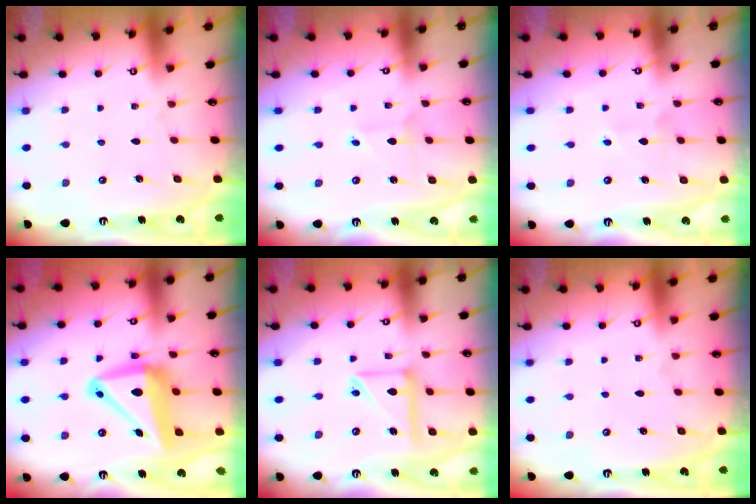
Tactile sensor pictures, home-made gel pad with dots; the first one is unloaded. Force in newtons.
{"total": 2.0, "press": 2.0, "slide": 0.1}
{"total": 3.5, "press": 3.5, "slide": 0.5}
{"total": 14.9, "press": 14.7, "slide": 2.6}
{"total": 12.4, "press": 12.3, "slide": 1.3}
{"total": 0.0}